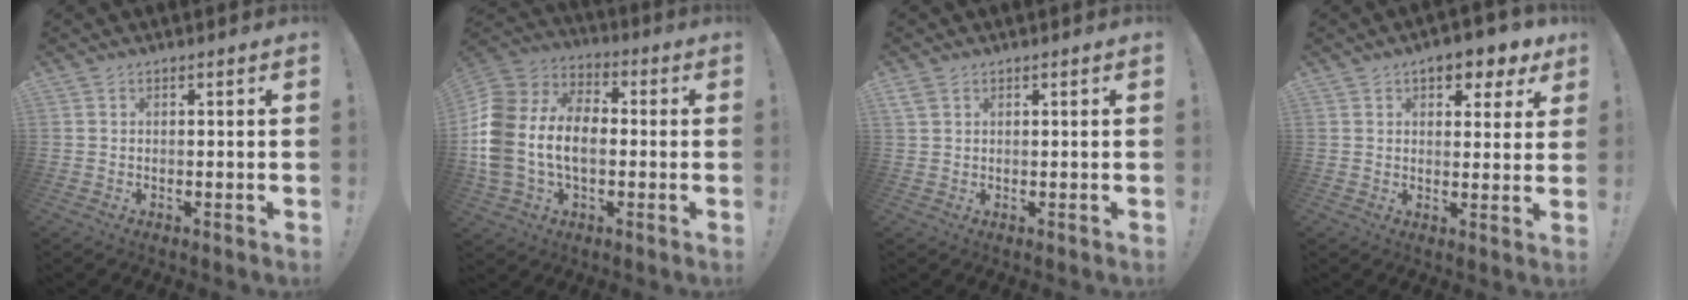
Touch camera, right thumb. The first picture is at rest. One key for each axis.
{"total": 18.3, "fx": -1.5, "fy": 12.5, "fz": 13.3, "tx": -0.274, "ty": 0.020, "tz": -0.021}
{"total": 2.3, "fx": 1.4, "fy": 1.4, "fz": 1.3, "tx": -0.019, "ty": -0.001, "tz": 0.026}
{"total": 7.3, "fx": 4.4, "fy": 4.0, "fz": 4.4, "tx": -0.054, "ty": -0.017, "tz": 0.076}